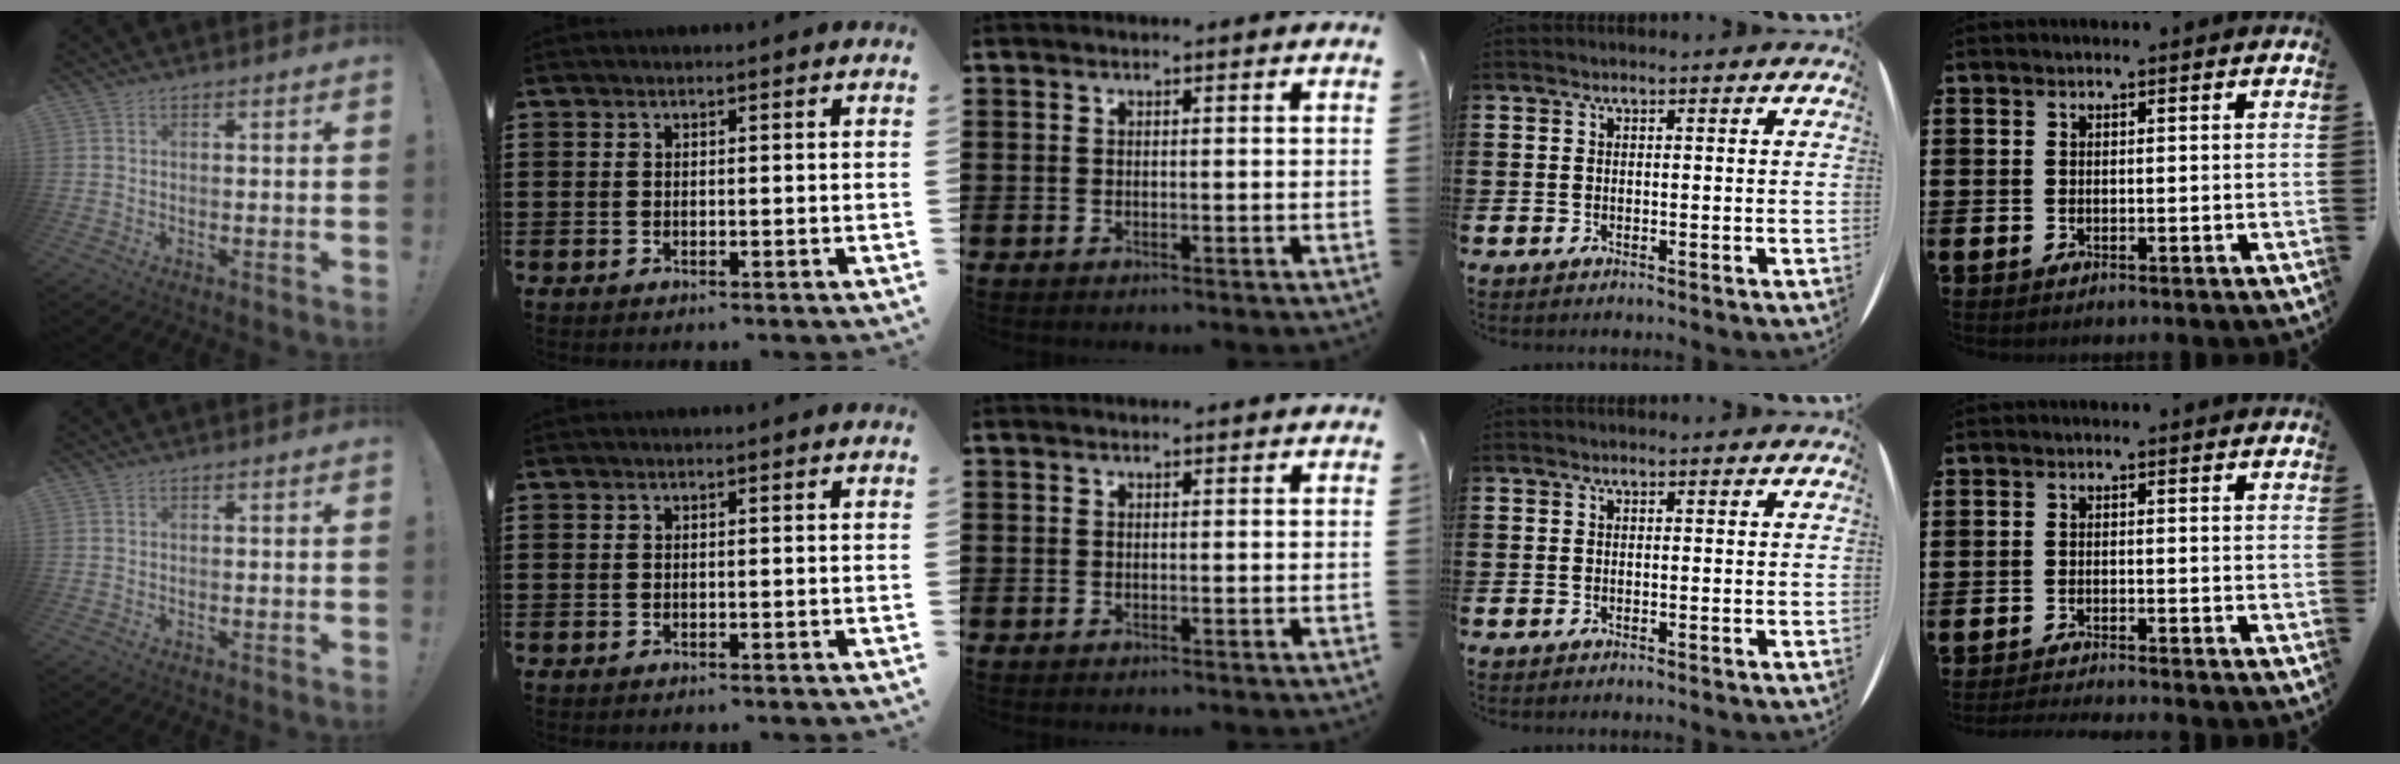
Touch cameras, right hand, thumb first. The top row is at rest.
{"little": {"total": 1.3, "force": [-1.2, -0.2, 0.2], "torque": [-0.003, 0.001, -0.024]}}